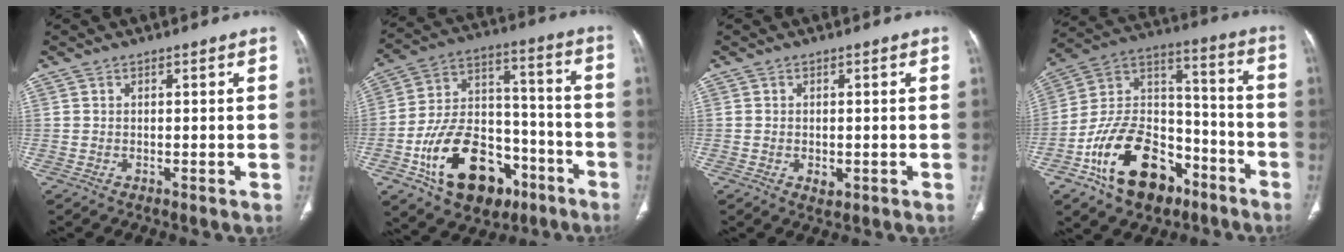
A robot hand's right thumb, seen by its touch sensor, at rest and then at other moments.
{"total": 22.2, "force": [-10.5, 13.8, 13.8], "torque": [-0.207, 0.080, -0.160]}
{"total": 2.1, "force": [-0.6, 1.3, 1.5], "torque": [-0.018, -0.001, -0.004]}
{"total": 21.4, "force": [-11.6, 13.0, 12.5], "torque": [-0.177, 0.091, -0.196]}